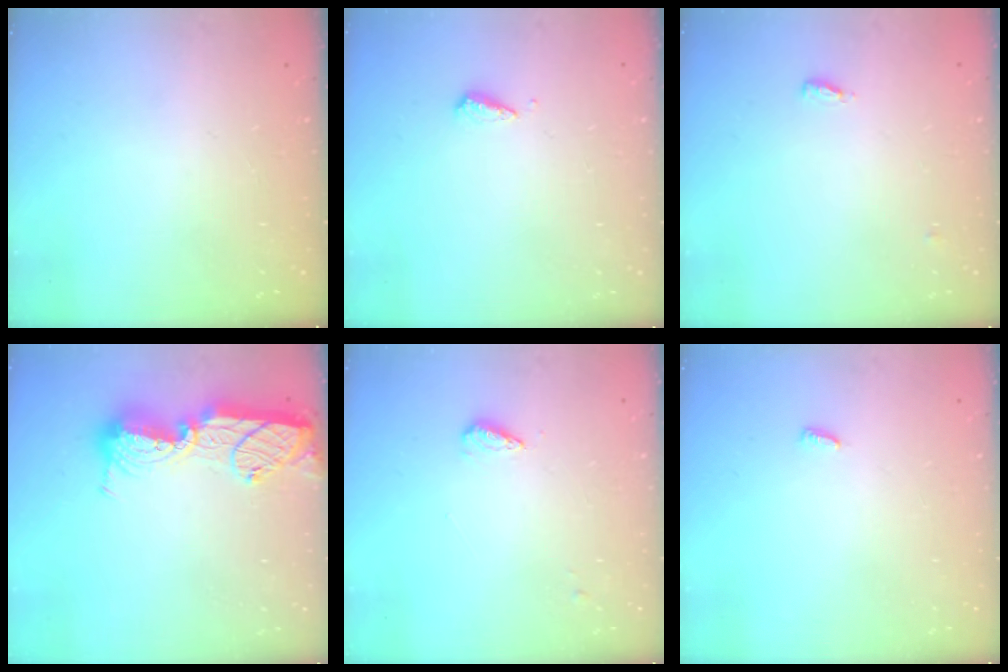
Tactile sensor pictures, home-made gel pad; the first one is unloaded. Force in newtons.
{"total": 3.0, "press": 3.0, "slide": 0.2}
{"total": 3.4, "press": 3.2, "slide": 1.2}
{"total": 14.9, "press": 14.9, "slide": 0.9}
{"total": 3.9, "press": 3.8, "slide": 0.4}
{"total": 3.5, "press": 3.4, "slide": 0.6}